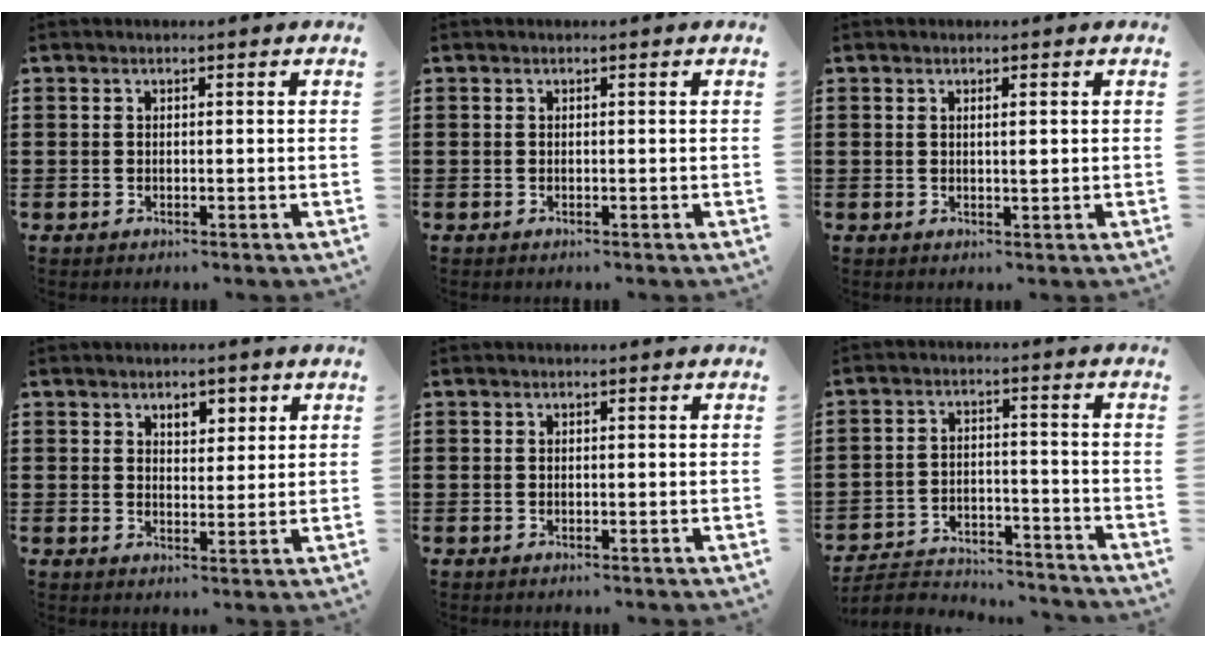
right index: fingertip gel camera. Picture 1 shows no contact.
{"total": 0.0}
{"total": 1.3, "force": [0.3, 0.1, 1.2], "torque": [-0.024, 0.000, 0.005]}
{"total": 3.2, "force": [2.0, 1.8, 1.7], "torque": [-0.024, 0.002, 0.030]}
{"total": 0.0}
{"total": 4.7, "force": [-4.5, 0.9, 0.9], "torque": [-0.025, 0.004, -0.093]}